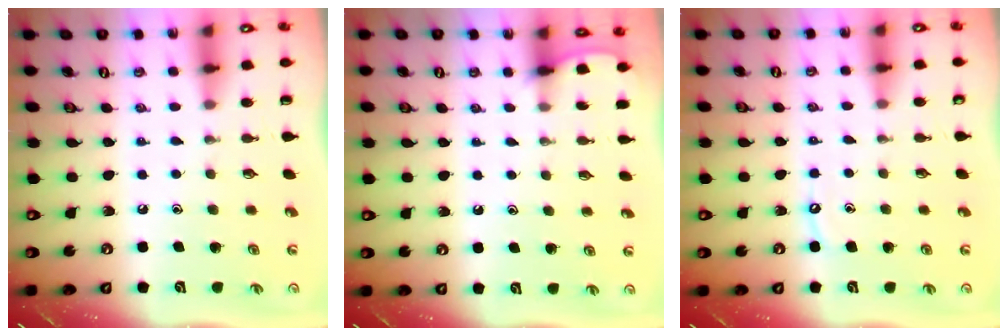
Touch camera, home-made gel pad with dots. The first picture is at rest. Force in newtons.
{"total": 2.1, "press": 2.1, "slide": 0.3}
{"total": 4.3, "press": 4.3, "slide": 0.6}